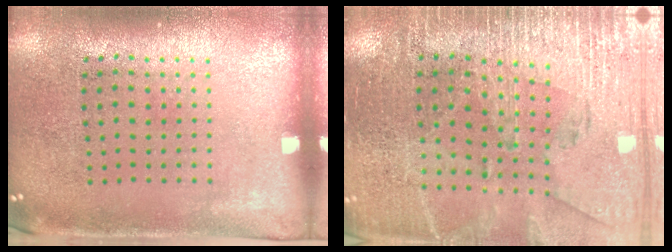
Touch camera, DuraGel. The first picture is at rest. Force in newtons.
{"total": 3.0, "press": 2.9, "slide": 0.6}